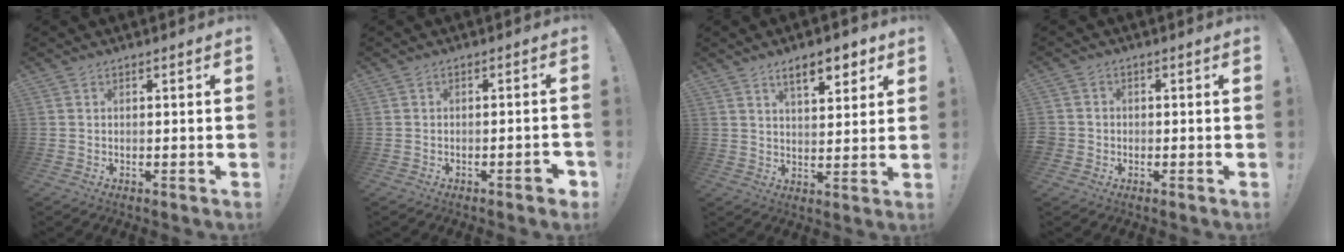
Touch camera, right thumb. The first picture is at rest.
{"total": 3.0, "force": [-1.9, 0.4, 2.3], "torque": [-0.039, 0.010, -0.028]}
{"total": 8.7, "force": [5.2, 3.1, 6.2], "torque": [-0.085, -0.020, 0.087]}
{"total": 2.5, "force": [-0.8, 2.2, 0.9], "torque": [-0.015, 0.007, -0.014]}